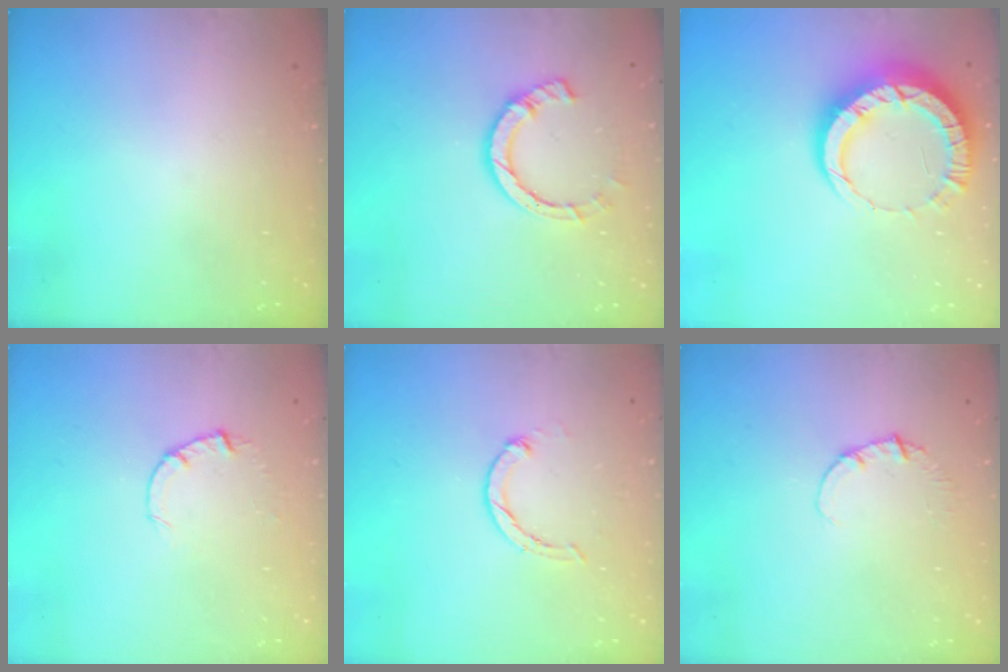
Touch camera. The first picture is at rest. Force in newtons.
{"total": 7.1, "press": 7.0, "slide": 1.1}
{"total": 10.4, "press": 10.4, "slide": 1.0}
{"total": 2.6, "press": 2.6, "slide": 0.4}
{"total": 1.9, "press": 1.9, "slide": 0.3}
{"total": 1.1, "press": 1.1, "slide": 0.1}